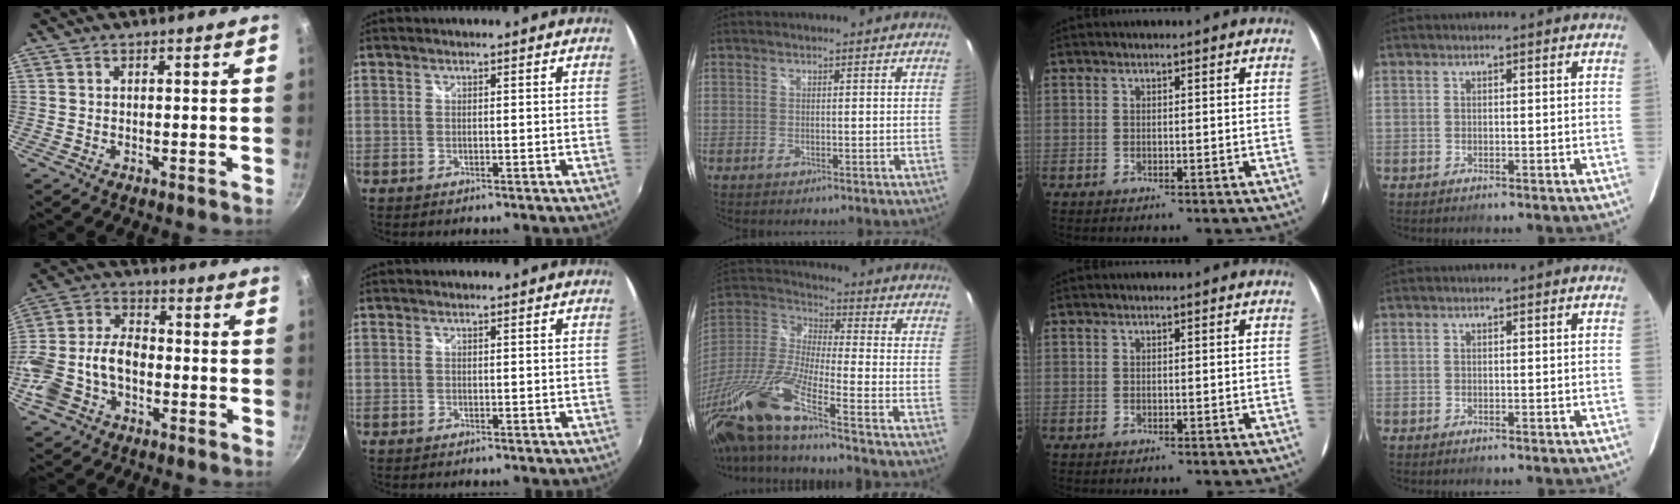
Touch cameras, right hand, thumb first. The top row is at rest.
{"thumb": {"total": 13.8, "force": [-3.8, 9.2, 9.6], "torque": [-0.181, 0.043, -0.077]}, "middle": {"total": 19.4, "force": [-14.1, -0.3, 13.3], "torque": [-0.252, -0.054, -0.275]}}